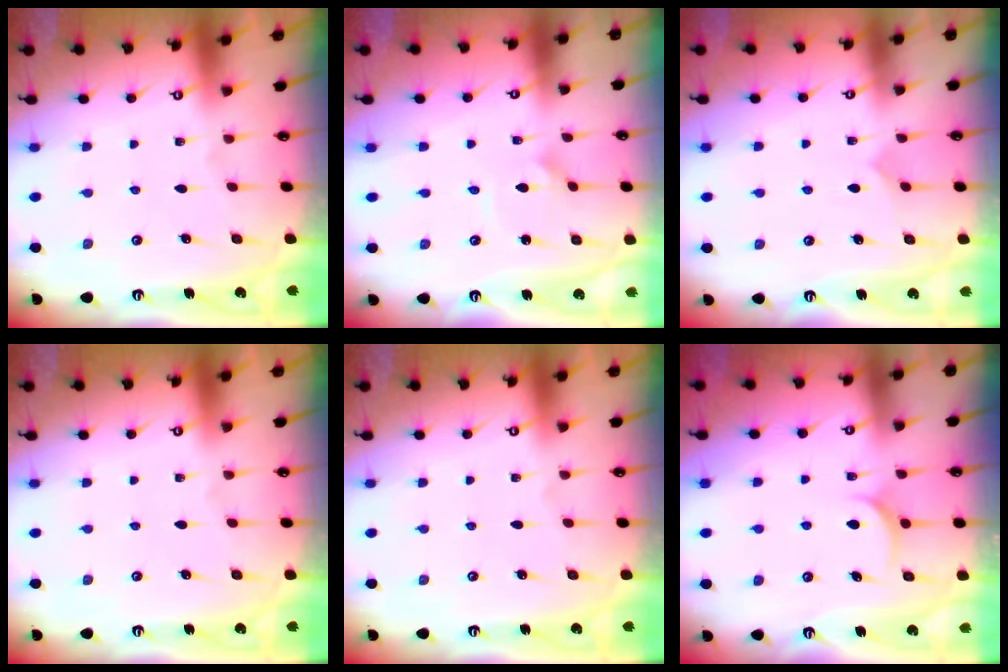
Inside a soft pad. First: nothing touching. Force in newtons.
{"total": 2.4, "press": 2.4, "slide": 0.1}
{"total": 2.8, "press": 2.7, "slide": 0.2}
{"total": 0.0}
{"total": 0.0}
{"total": 6.7, "press": 6.7, "slide": 0.2}